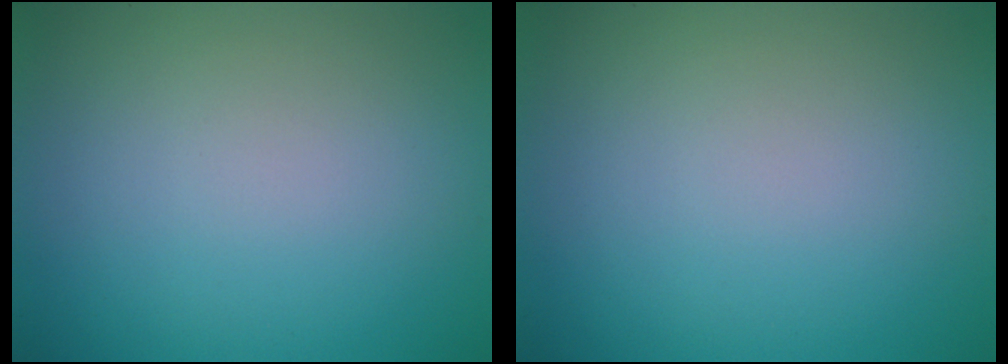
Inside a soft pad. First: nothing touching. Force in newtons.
{"total": 0.0}